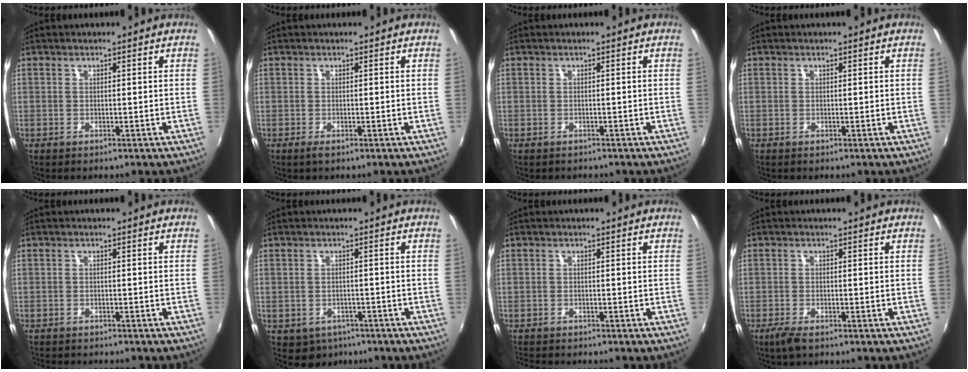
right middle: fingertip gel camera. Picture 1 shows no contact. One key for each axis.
{"total": 0.8, "fx": -0.4, "fy": 0.1, "fz": 0.7, "tx": -0.014, "ty": -0.003, "tz": -0.010}
{"total": 0.6, "fx": -0.6, "fy": 0.1, "fz": 0.0, "tx": -0.004, "ty": -0.002, "tz": -0.008}
{"total": 0.0}
{"total": 2.6, "fx": -2.5, "fy": 0.3, "fz": 0.7, "tx": -0.023, "ty": -0.015, "tz": -0.043}
{"total": 4.0, "fx": -2.3, "fy": 3.0, "fz": 1.0, "tx": -0.028, "ty": -0.007, "tz": -0.028}
{"total": 3.1, "fx": -2.9, "fy": 0.2, "fz": 0.9, "tx": -0.029, "ty": -0.018, "tz": -0.054}
{"total": 2.9, "fx": -2.0, "fy": 0.8, "fz": 2.0, "tx": -0.046, "ty": -0.009, "tz": -0.039}